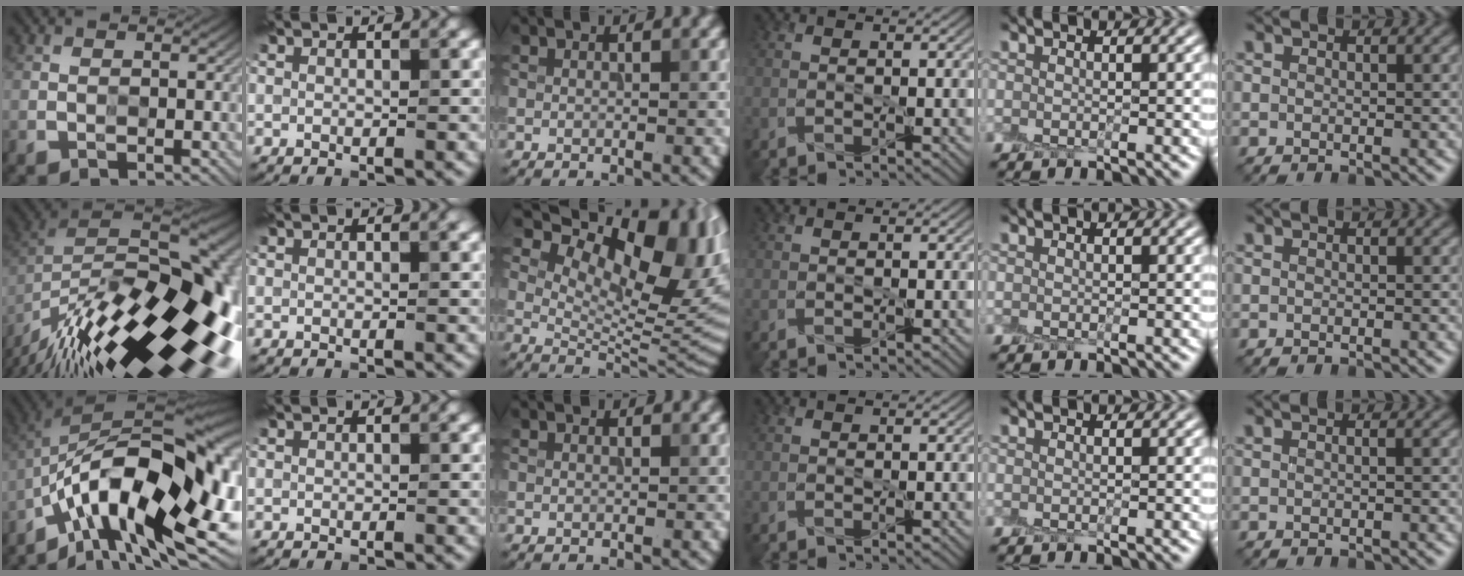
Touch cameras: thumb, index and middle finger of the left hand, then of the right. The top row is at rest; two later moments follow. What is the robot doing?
{"motion": "peel", "object": "cling film"}